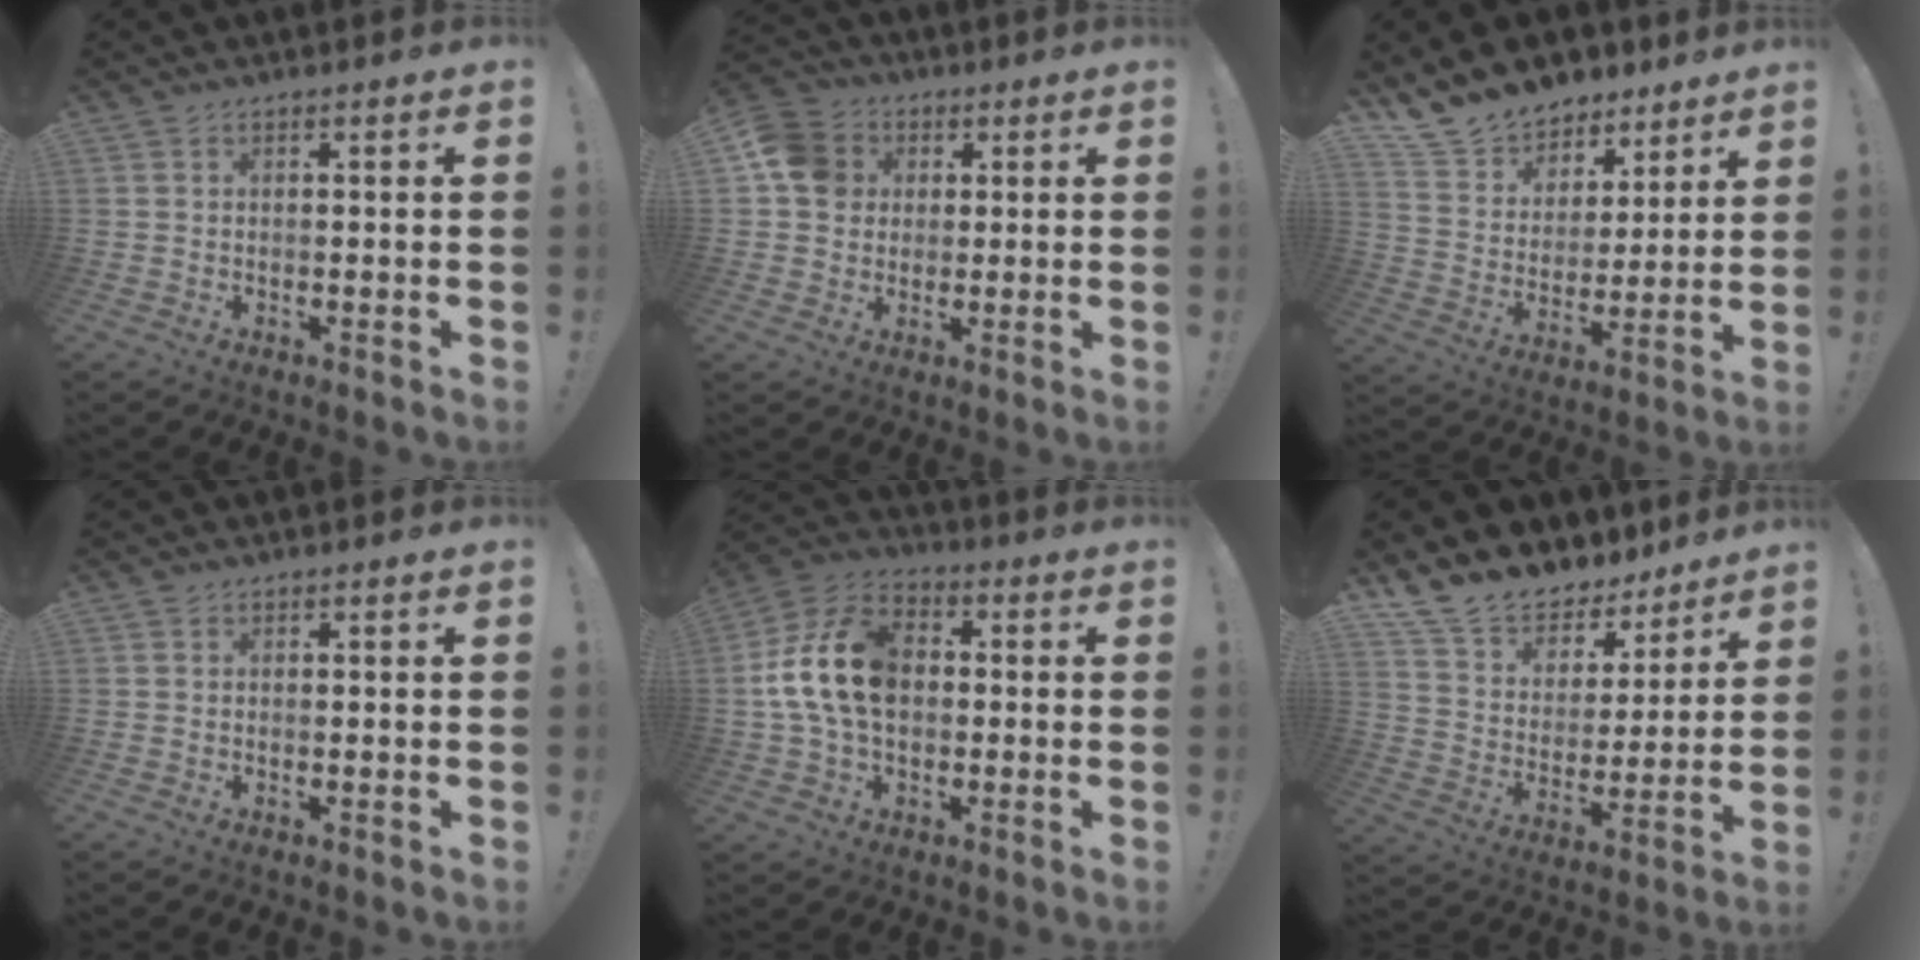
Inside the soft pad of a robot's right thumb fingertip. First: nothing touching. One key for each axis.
{"total": 11.0, "fx": 2.4, "fy": 9.6, "fz": 4.8, "tx": -0.065, "ty": -0.001, "tz": 0.049}
{"total": 13.1, "fx": 10.9, "fy": 7.0, "fz": 1.9, "tx": -0.046, "ty": -0.088, "tz": 0.205}
{"total": 0.0}
{"total": 17.0, "fx": 0.7, "fy": 11.9, "fz": 12.2, "tx": -0.217, "ty": 0.020, "tz": 0.017}
{"total": 13.4, "fx": 11.5, "fy": 6.3, "fz": 2.8, "tx": -0.067, "ty": -0.094, "tz": 0.214}